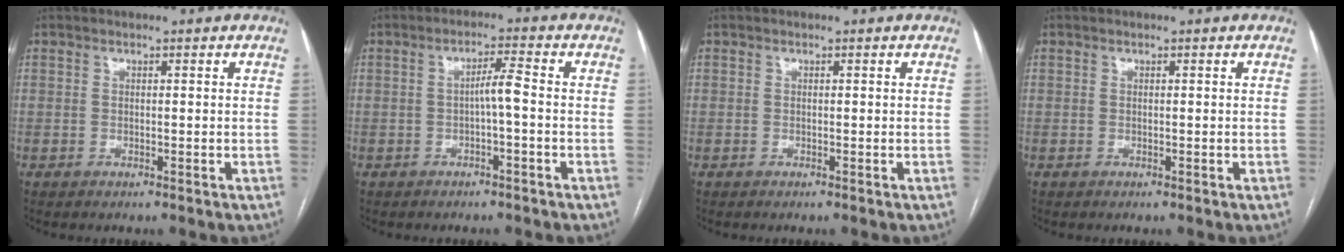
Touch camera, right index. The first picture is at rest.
{"total": 3.1, "force": [-0.6, 0.0, 3.1], "torque": [-0.050, 0.008, -0.010]}
{"total": 0.0}
{"total": 0.0}